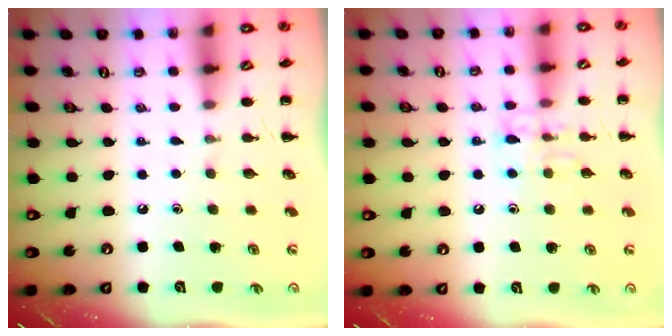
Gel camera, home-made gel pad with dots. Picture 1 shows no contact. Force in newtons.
{"total": 7.8, "press": 7.8, "slide": 0.8}